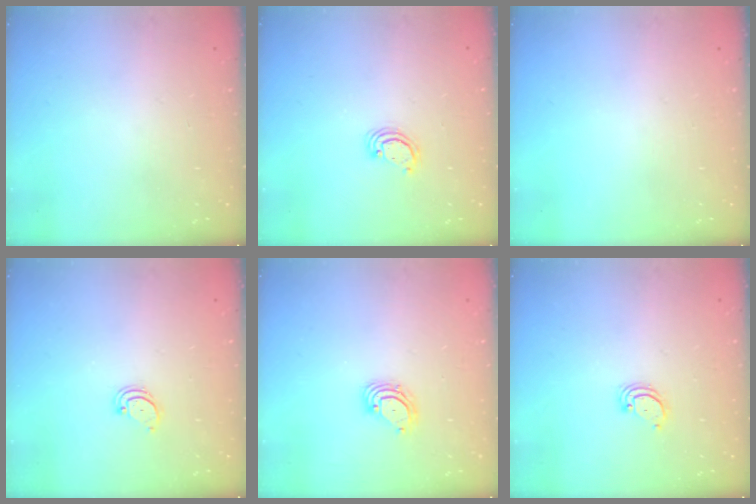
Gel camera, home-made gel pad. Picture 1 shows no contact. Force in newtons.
{"total": 2.3, "press": 2.3, "slide": 0.3}
{"total": 0.0}
{"total": 2.2, "press": 2.2, "slide": 0.3}
{"total": 3.3, "press": 3.3, "slide": 0.3}
{"total": 2.3, "press": 2.3, "slide": 0.2}